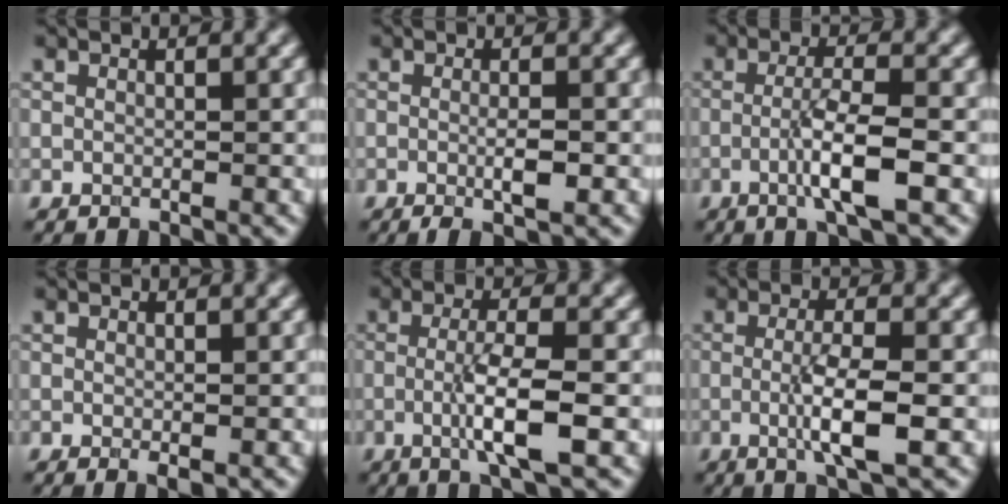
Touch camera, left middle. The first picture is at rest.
{"total": 2.5, "force": [-0.5, 0.3, 2.4], "torque": [-0.040, -0.001, -0.008]}
{"total": 4.6, "force": [-1.2, 0.6, 4.4], "torque": [-0.078, 0.007, -0.030]}
{"total": 0.8, "force": [-0.2, 0.2, 0.7], "torque": [-0.013, -0.003, -0.002]}
{"total": 5.0, "force": [-1.0, 0.8, 4.8], "torque": [-0.084, 0.001, -0.023]}
{"total": 4.6, "force": [-0.8, 0.8, 4.5], "torque": [-0.081, -0.003, -0.016]}